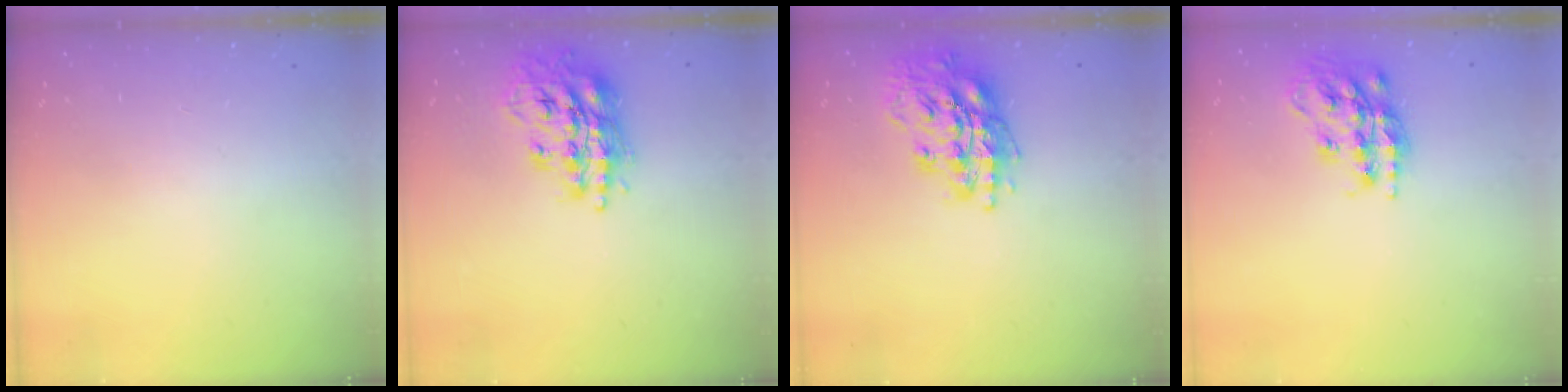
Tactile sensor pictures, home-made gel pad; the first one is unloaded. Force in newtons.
{"total": 17.1, "press": 17.0, "slide": 1.4}
{"total": 17.5, "press": 17.5, "slide": 0.9}
{"total": 17.1, "press": 17.1, "slide": 1.0}